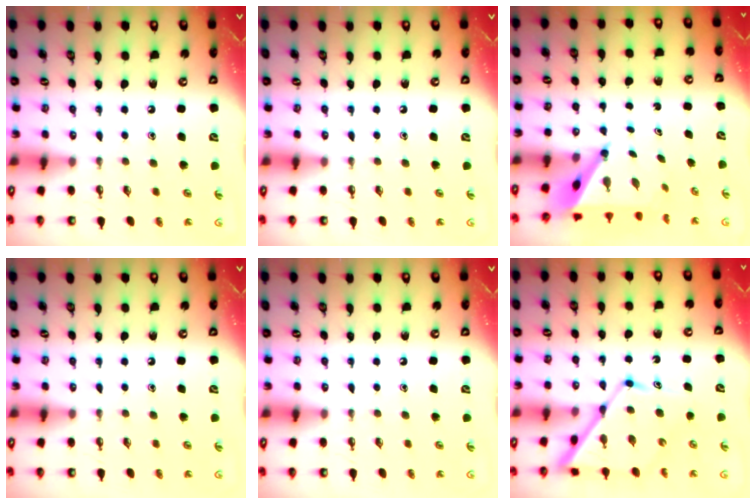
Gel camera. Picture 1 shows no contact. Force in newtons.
{"total": 0.0}
{"total": 5.6, "press": 5.6, "slide": 0.5}
{"total": 0.0}
{"total": 0.0}
{"total": 13.4, "press": 13.3, "slide": 1.2}